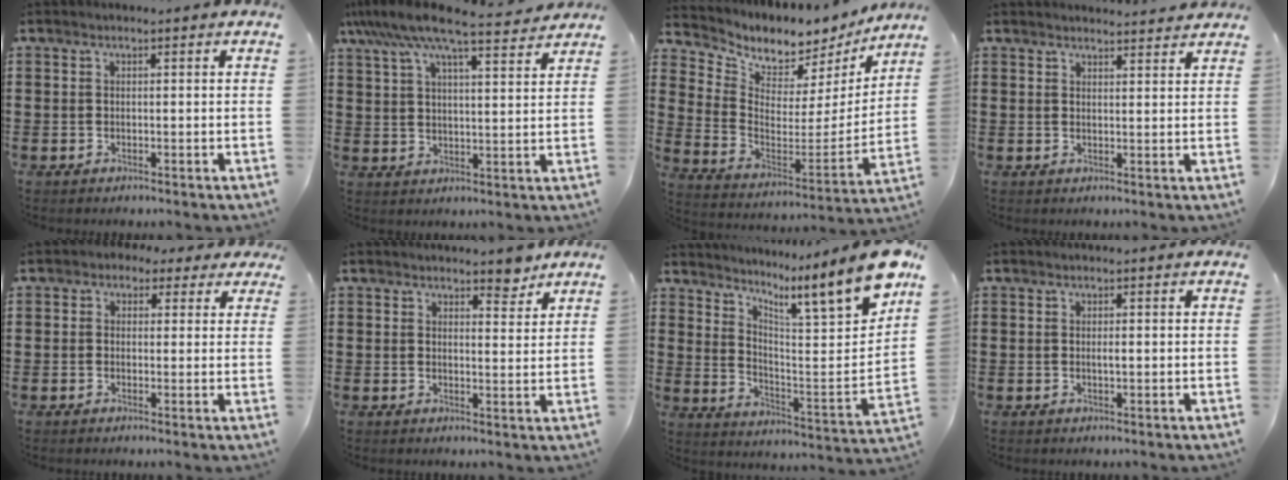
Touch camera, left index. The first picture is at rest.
{"total": 9.0, "force": [7.5, 1.3, 4.8], "torque": [-0.118, -0.026, 0.132]}
{"total": 4.7, "force": [4.2, 2.2, -0.3], "torque": [-0.024, -0.054, 0.068]}
{"total": 2.2, "force": [2.2, -0.1, 0.1], "torque": [-0.008, -0.006, 0.042]}
{"total": 2.1, "force": [0.7, 1.8, 0.8], "torque": [-0.025, 0.011, 0.011]}
{"total": 4.3, "force": [3.8, 1.3, 1.5], "torque": [-0.021, -0.013, 0.067]}
{"total": 9.9, "force": [7.9, -0.6, 5.9], "torque": [-0.091, -0.092, 0.115]}
{"total": 1.0, "force": [0.1, 0.1, 1.0], "torque": [-0.020, -0.002, 0.002]}